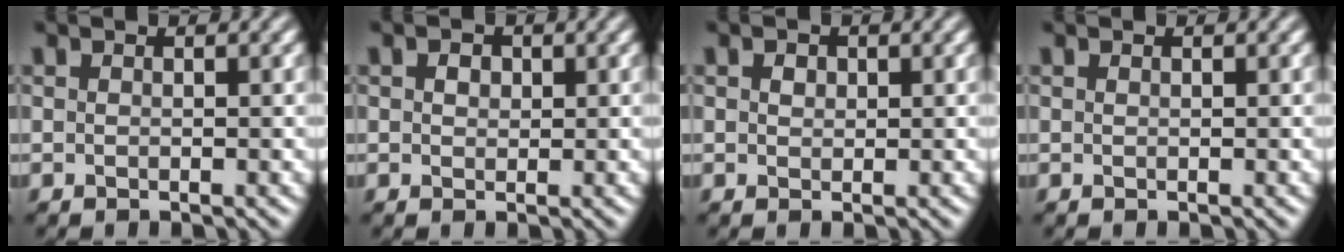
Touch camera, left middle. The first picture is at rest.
{"total": 1.2, "force": [0.4, 0.9, 0.6], "torque": [-0.009, 0.000, 0.005]}
{"total": 1.0, "force": [0.4, 0.7, 0.5], "torque": [-0.009, 0.000, 0.004]}
{"total": 0.0}